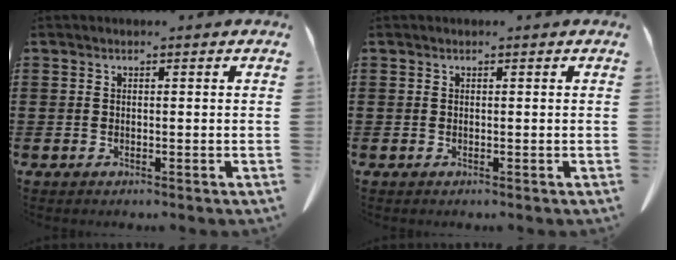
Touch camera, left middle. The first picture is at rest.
{"total": 0.0}